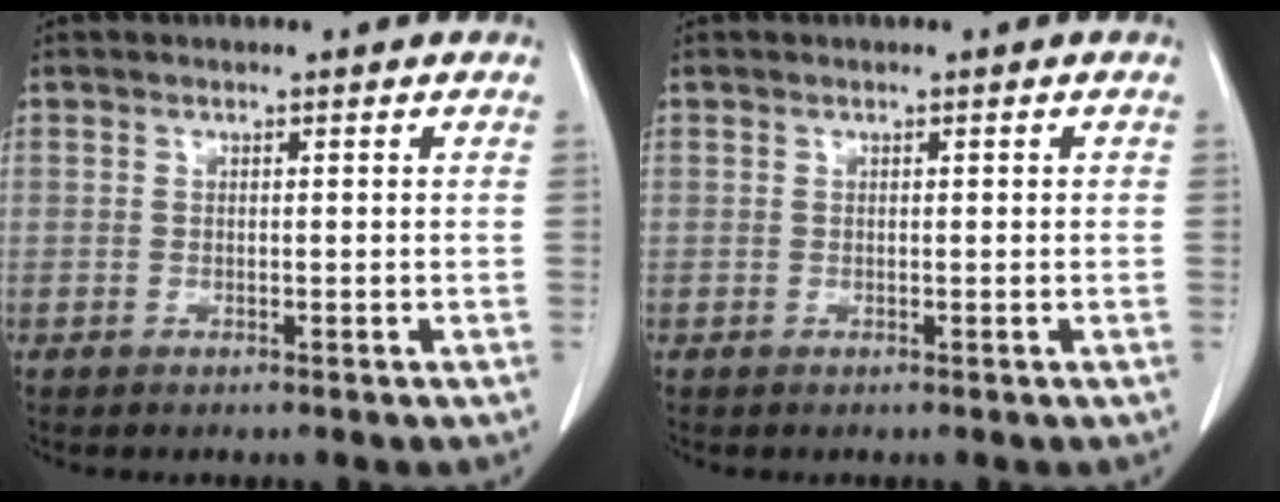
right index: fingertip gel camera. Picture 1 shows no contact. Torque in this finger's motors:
{"motor_torque": [-0.05, 0.01, -0.01, -0.01]}